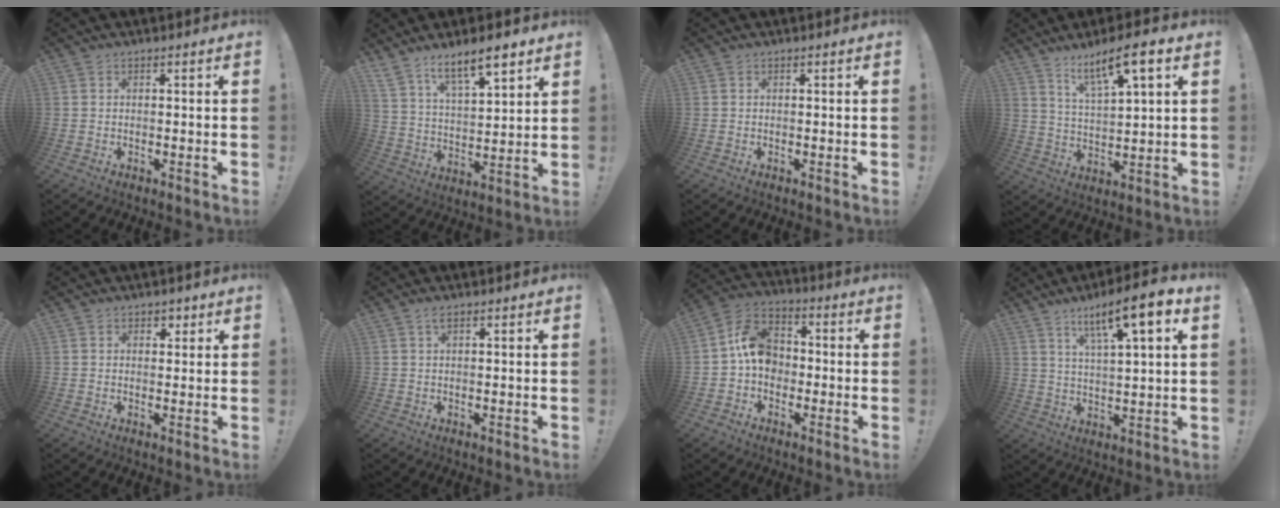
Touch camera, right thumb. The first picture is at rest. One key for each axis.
{"total": 11.7, "fx": 8.9, "fy": 3.9, "fz": 6.5, "tx": -0.113, "ty": -0.056, "tz": 0.160}
{"total": 0.0}
{"total": 11.3, "fx": 7.2, "fy": 2.3, "fz": 8.4, "tx": -0.137, "ty": -0.036, "tz": 0.118}
{"total": 2.1, "fx": 1.2, "fy": 1.7, "fz": 0.5, "tx": 0.002, "ty": -0.005, "tz": 0.019}
{"total": 1.8, "fx": 0.9, "fy": 0.5, "fz": 1.4, "tx": -0.028, "ty": 0.001, "tz": 0.015}
{"total": 11.6, "fx": -0.7, "fy": 9.2, "fz": 7.0, "tx": -0.110, "ty": 0.019, "tz": -0.007}
{"total": 12.0, "fx": 6.9, "fy": 1.7, "fz": 9.6, "tx": -0.149, "ty": -0.037, "tz": 0.105}